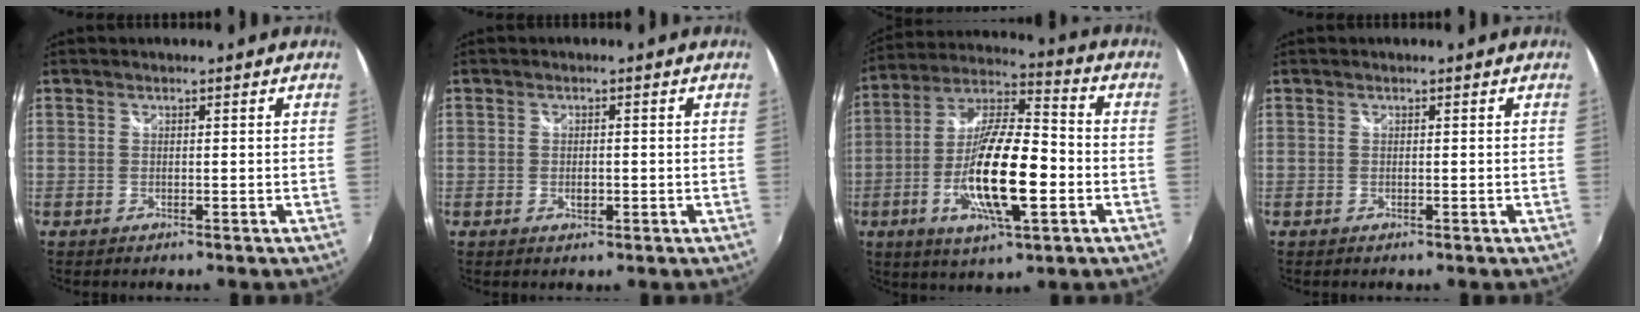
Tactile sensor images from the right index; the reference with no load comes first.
{"total": 2.0, "force": [-0.4, 1.3, 1.4], "torque": [-0.023, -0.001, -0.007]}
{"total": 18.1, "force": [-4.7, 4.8, 16.8], "torque": [-0.327, -0.009, -0.089]}
{"total": 0.0}